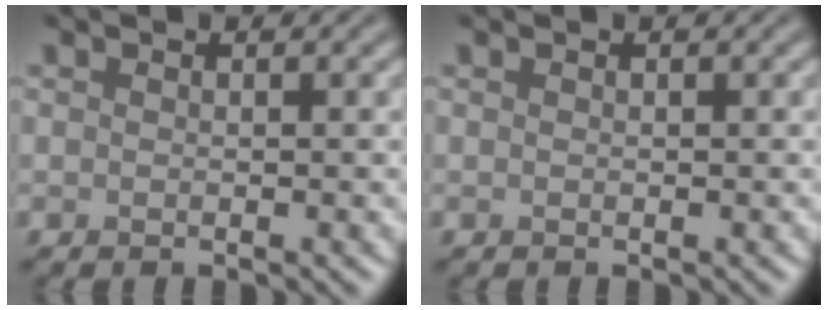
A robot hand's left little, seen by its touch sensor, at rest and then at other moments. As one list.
[{"total": 0.0}]